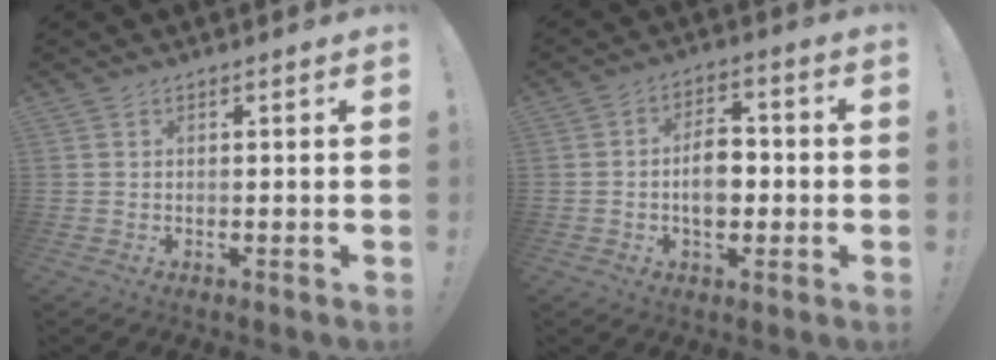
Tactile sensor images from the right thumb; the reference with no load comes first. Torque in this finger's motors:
{"motor_torque": [1.33, 1.52, 0.76, -0.71, 0.02]}